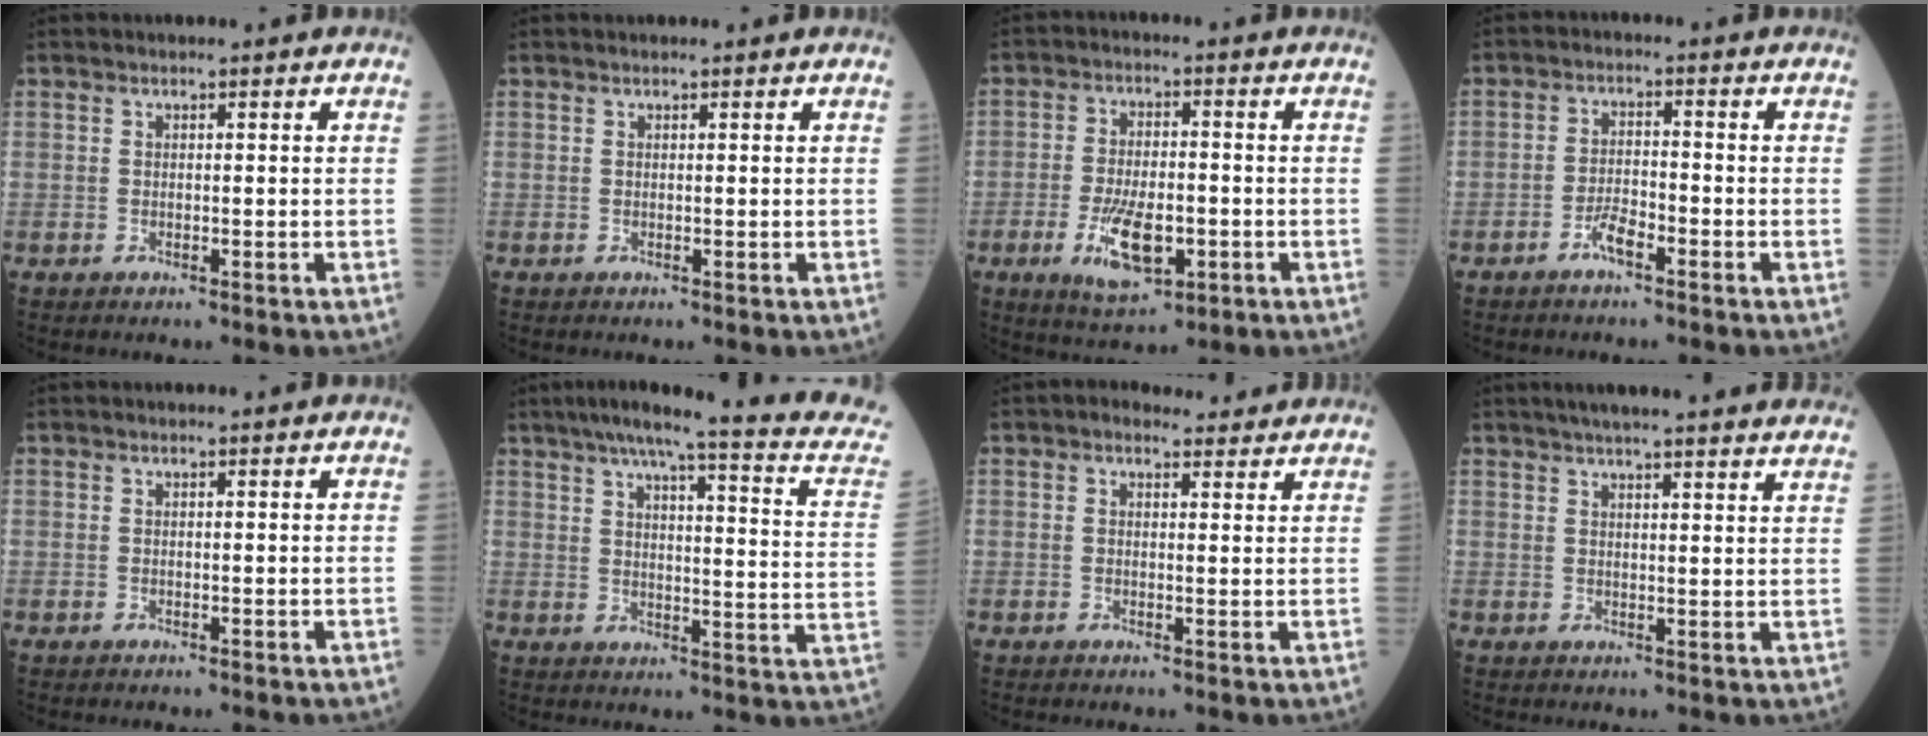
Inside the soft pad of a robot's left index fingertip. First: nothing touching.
{"total": 0.9, "force": [0.9, 0.1, 0.2], "torque": [-0.007, 0.015, 0.014]}
{"total": 8.8, "force": [-3.1, 3.6, 7.5], "torque": [-0.148, -0.010, -0.048]}
{"total": 3.2, "force": [-2.2, 0.7, 2.3], "torque": [-0.046, 0.001, -0.043]}
{"total": 0.0}
{"total": 20.5, "force": [17.4, -0.4, 10.8], "torque": [-0.156, -0.045, 0.200]}
{"total": 3.7, "force": [3.3, 1.5, 0.8], "torque": [-0.008, 0.014, 0.036]}
{"total": 21.0, "force": [19.1, 0.8, 8.8], "torque": [-0.123, 0.005, 0.229]}